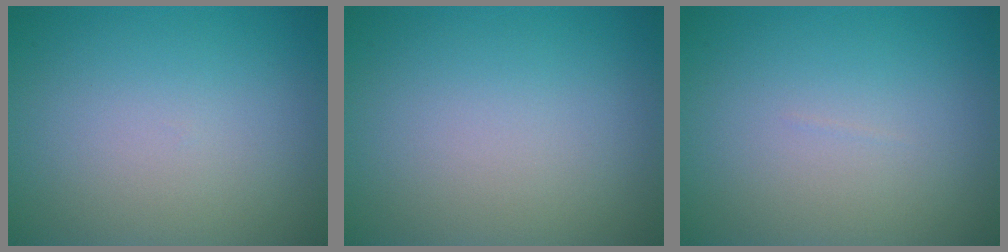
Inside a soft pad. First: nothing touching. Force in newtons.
{"total": 0.0}
{"total": 0.0}